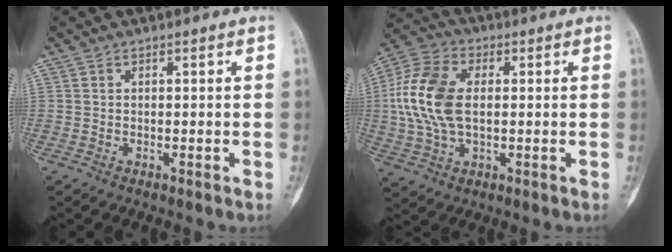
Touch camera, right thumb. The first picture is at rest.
{"total": 14.4, "force": [1.1, 8.7, 11.4], "torque": [-0.241, 0.015, 0.019]}